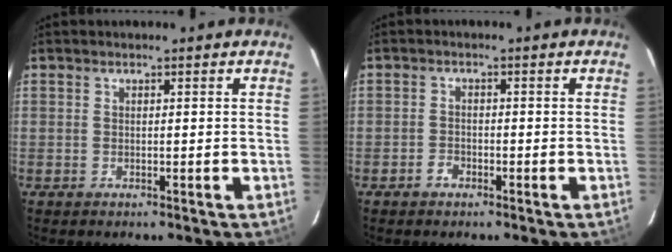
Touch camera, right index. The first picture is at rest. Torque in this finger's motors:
{"motor_torque": [-0.08, -0.13, 0.01, 0.00]}